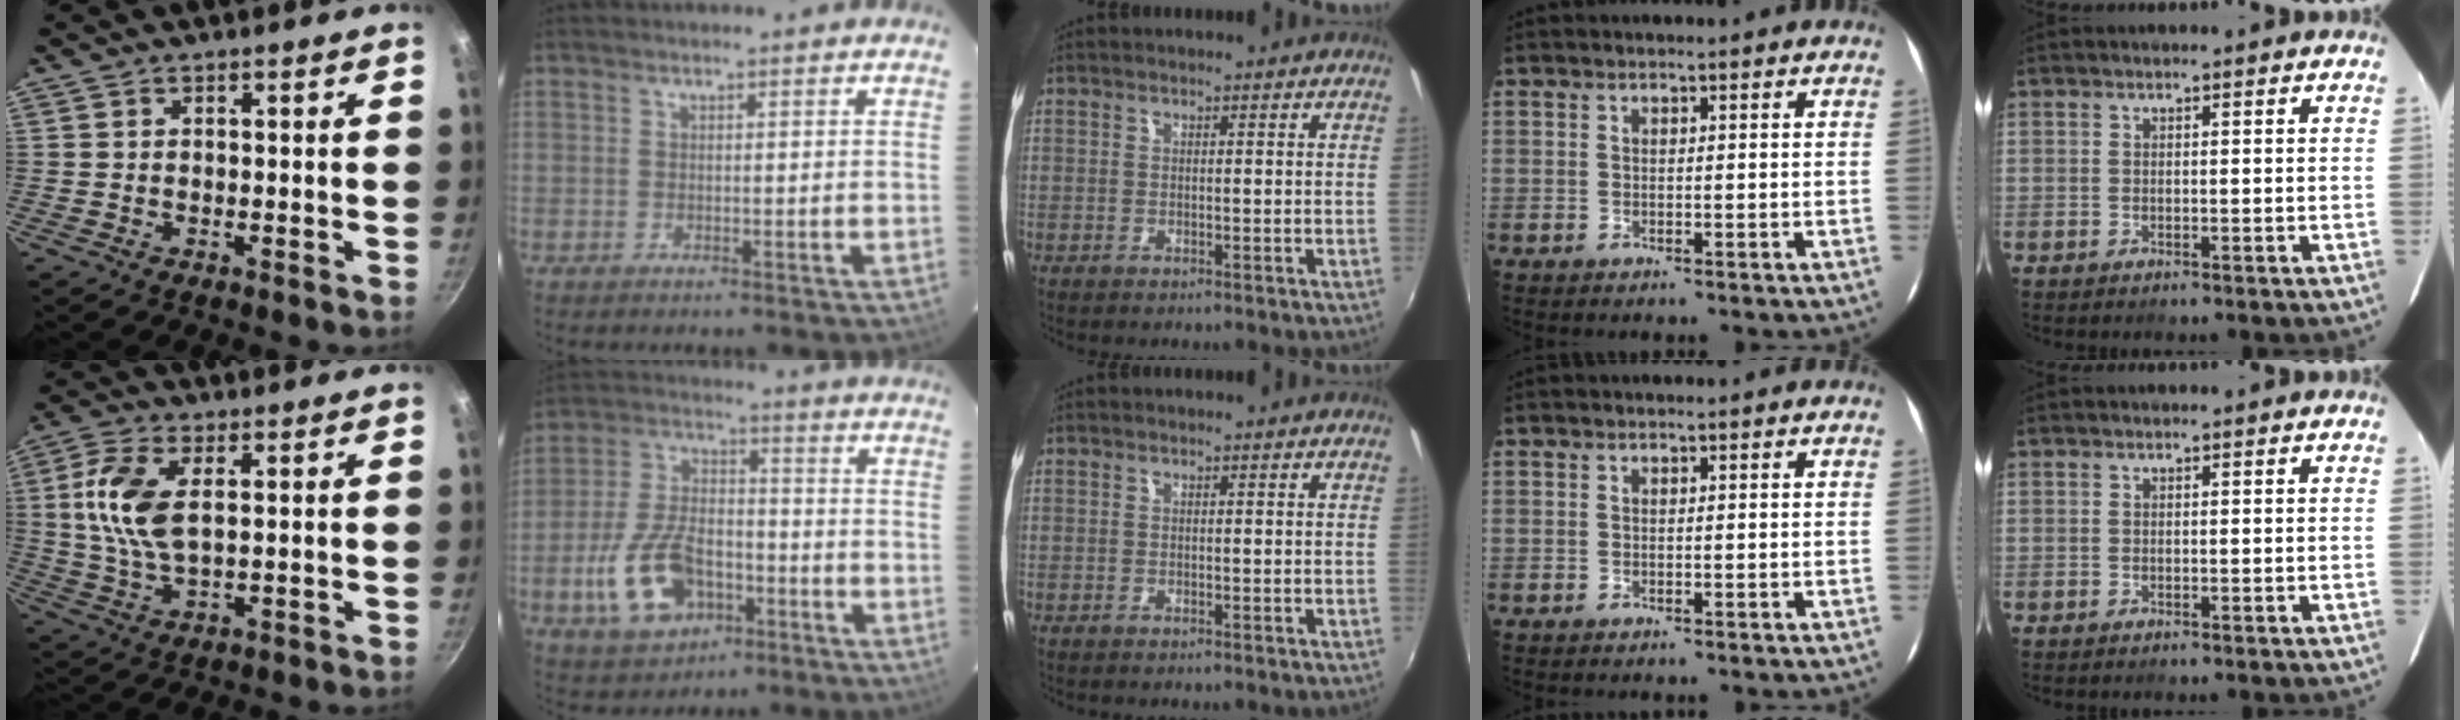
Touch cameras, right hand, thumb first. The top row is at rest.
{"thumb": {"total": 10.5, "force": [1.9, 5.2, 8.9], "torque": [-0.183, 0.004, 0.037]}, "index": {"total": 14.6, "force": [-5.9, 8.6, 10.3], "torque": [-0.224, 0.005, -0.093]}}